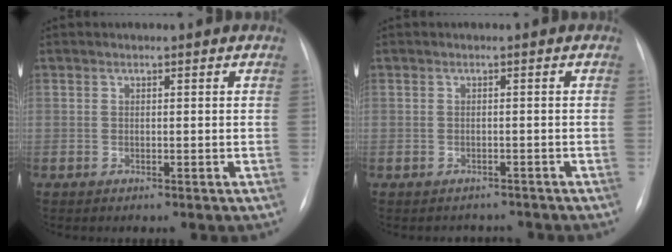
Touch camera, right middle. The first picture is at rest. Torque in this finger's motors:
{"motor_torque": [-0.03, -0.14, -0.03, -0.07]}